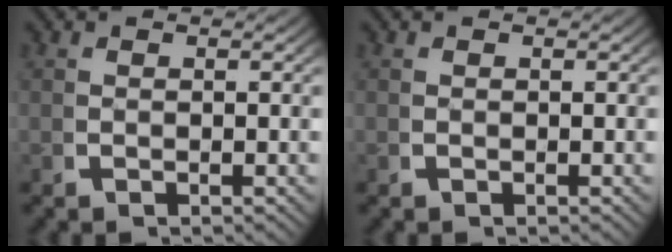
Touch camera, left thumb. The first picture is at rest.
{"total": 0.0}